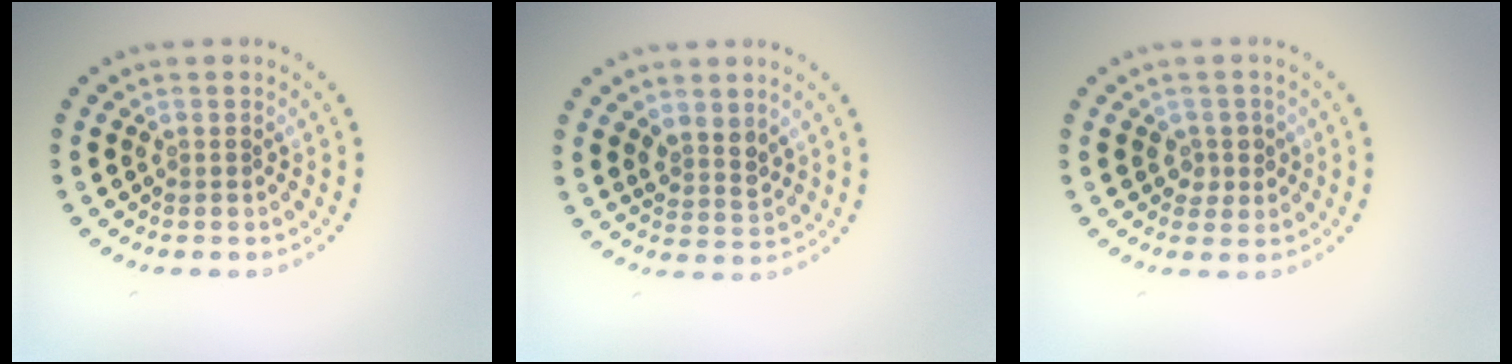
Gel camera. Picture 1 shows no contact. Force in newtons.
{"total": 2.0, "press": 1.7, "slide": 1.1}
{"total": 1.5, "press": 1.3, "slide": 0.7}